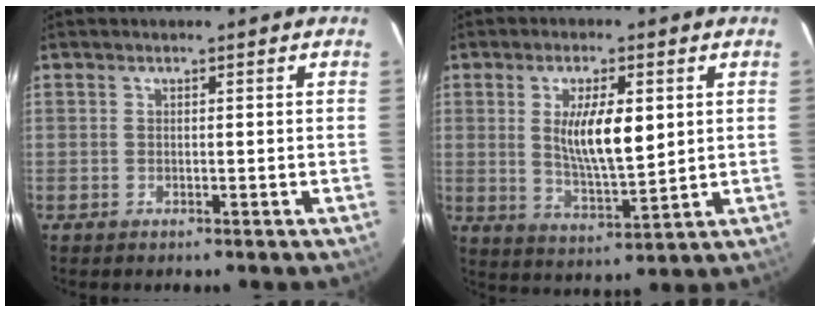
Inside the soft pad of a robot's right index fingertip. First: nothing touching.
{"total": 9.3, "force": [1.9, 2.4, 8.8], "torque": [-0.162, -0.006, 0.039]}